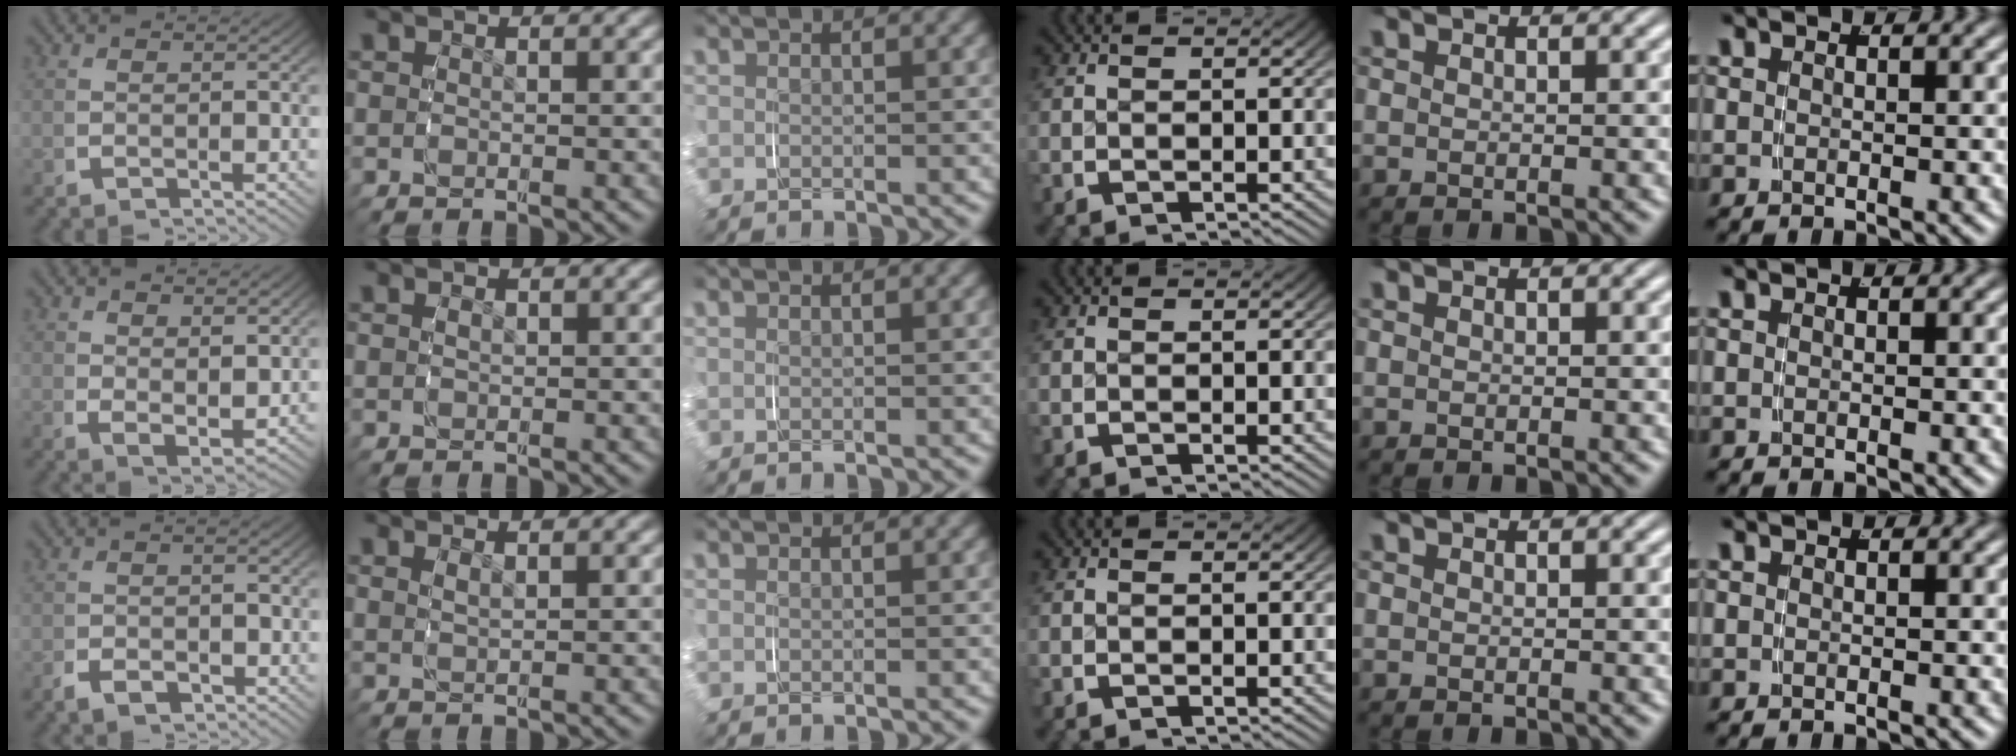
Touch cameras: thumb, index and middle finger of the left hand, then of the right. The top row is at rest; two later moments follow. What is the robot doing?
{"motion": "grasp_and_lifting", "object": "pen bag"}